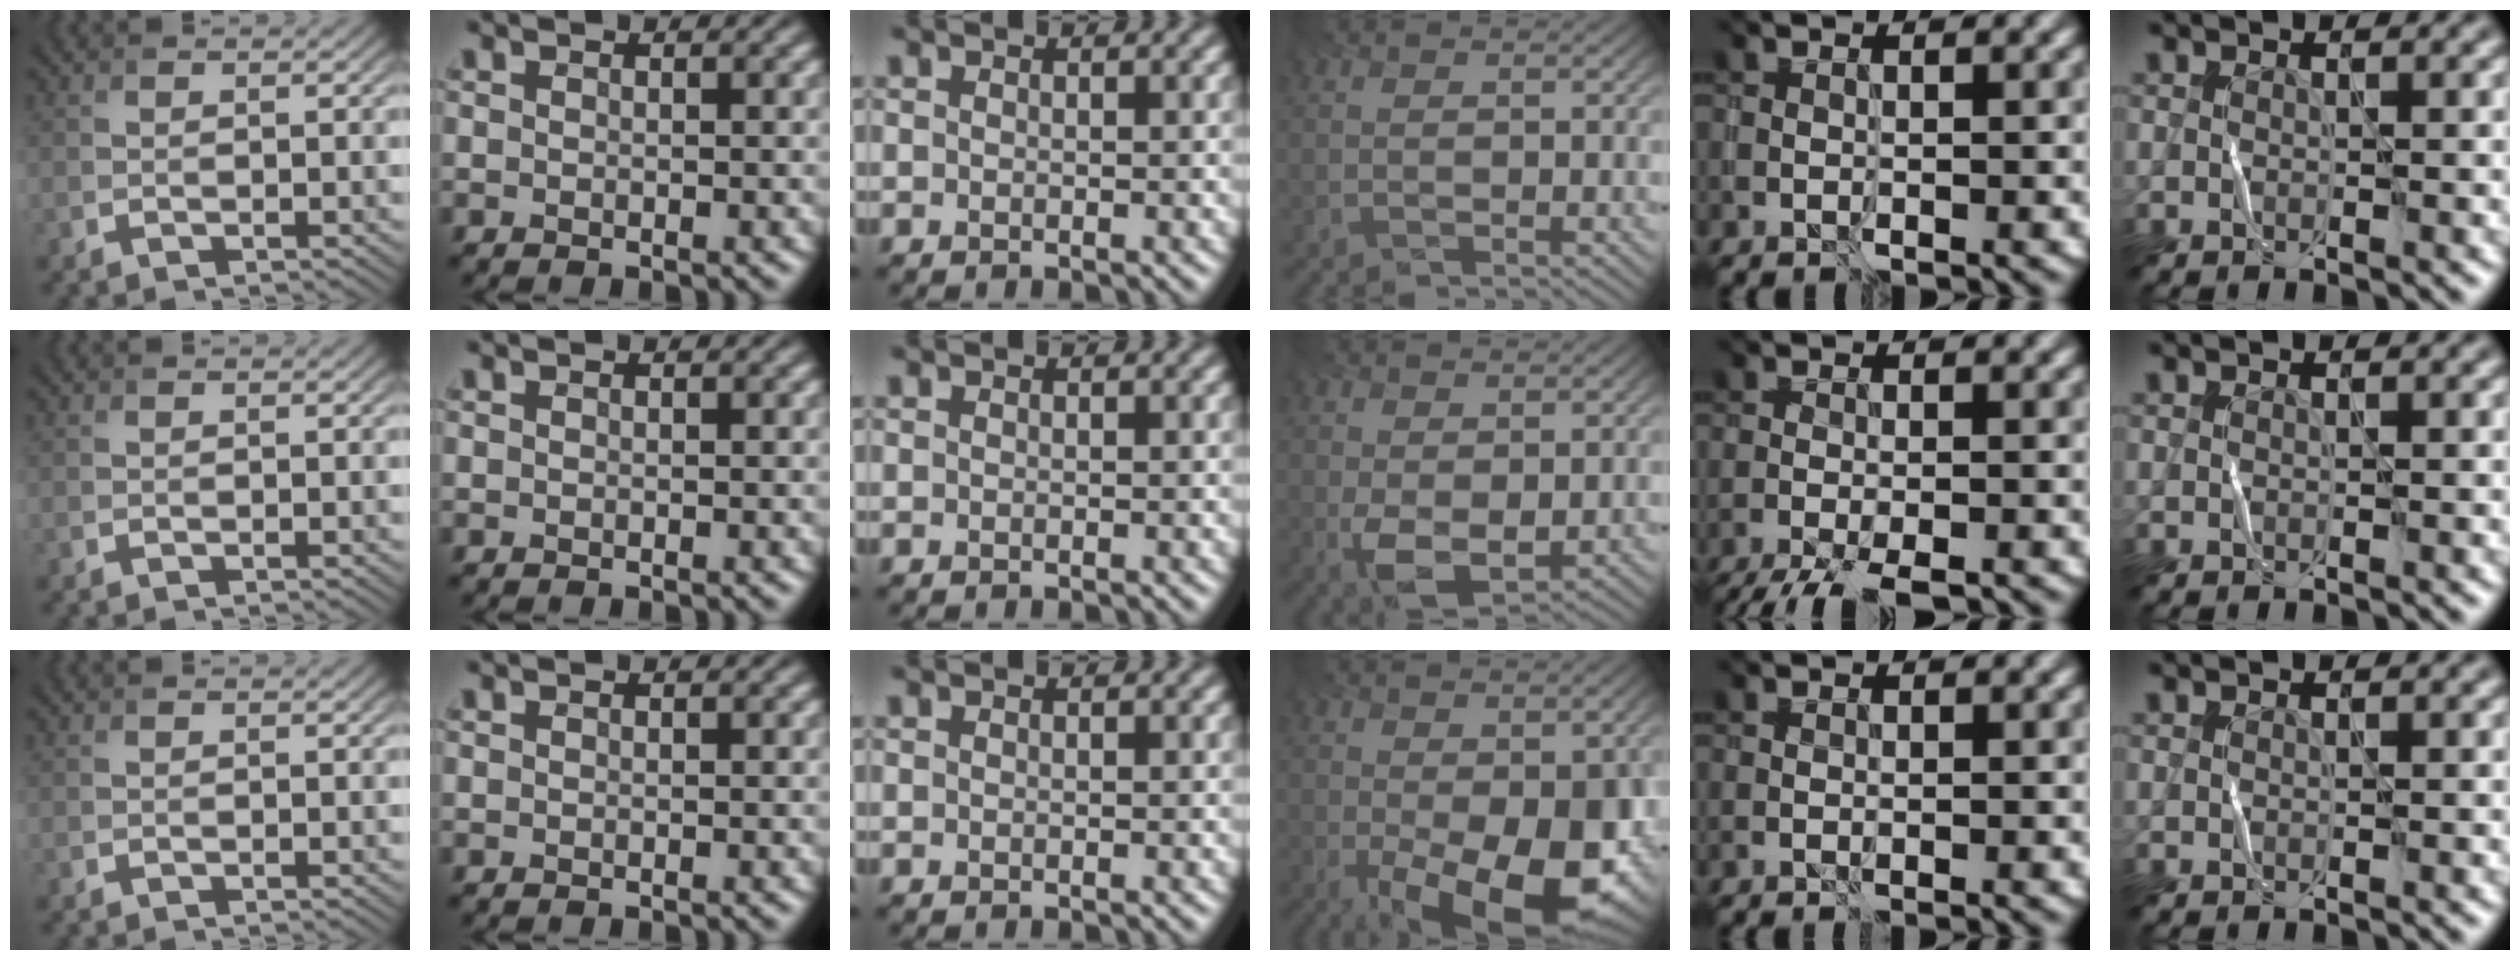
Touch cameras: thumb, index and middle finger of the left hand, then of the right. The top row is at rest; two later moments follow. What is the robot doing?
{"motion": "fold", "object": "bandana"}